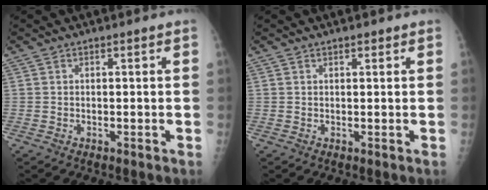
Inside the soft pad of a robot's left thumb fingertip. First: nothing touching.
{"total": 0.9, "force": [0.6, 0.4, 0.4], "torque": [-0.005, -0.002, 0.008]}